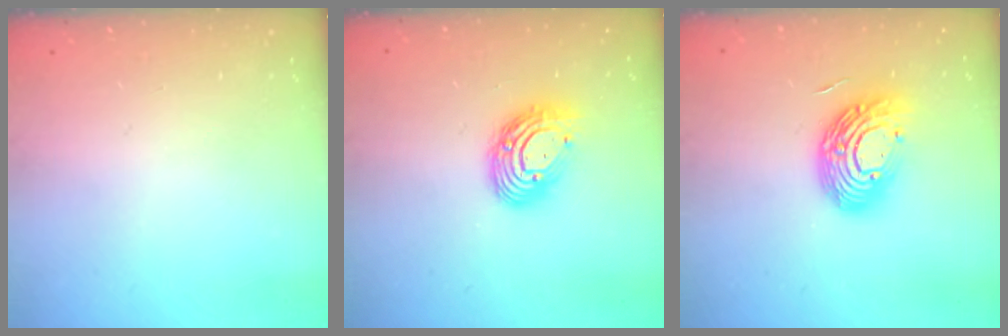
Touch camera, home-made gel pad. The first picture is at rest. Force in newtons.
{"total": 11.8, "press": 11.8, "slide": 1.0}
{"total": 14.5, "press": 14.5, "slide": 1.0}